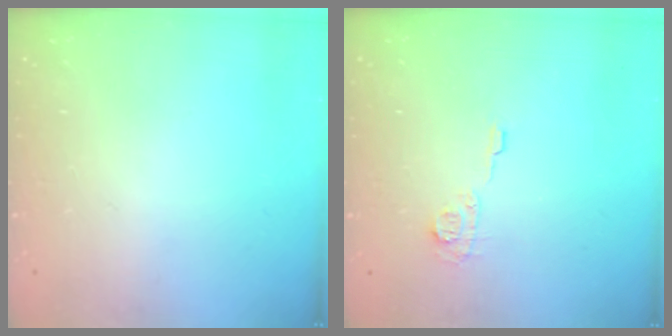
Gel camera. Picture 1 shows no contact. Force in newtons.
{"total": 5.1, "press": 5.1, "slide": 0.2}